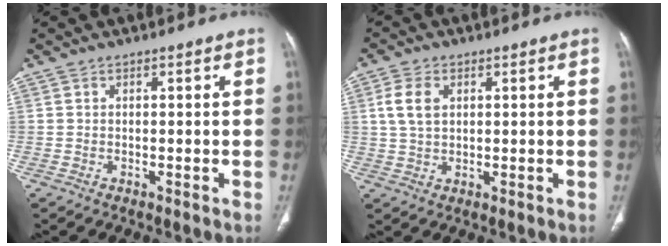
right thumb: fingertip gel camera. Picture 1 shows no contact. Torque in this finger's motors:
{"motor_torque": [0.02, 0.02, 0.17, -0.14, 0.04]}